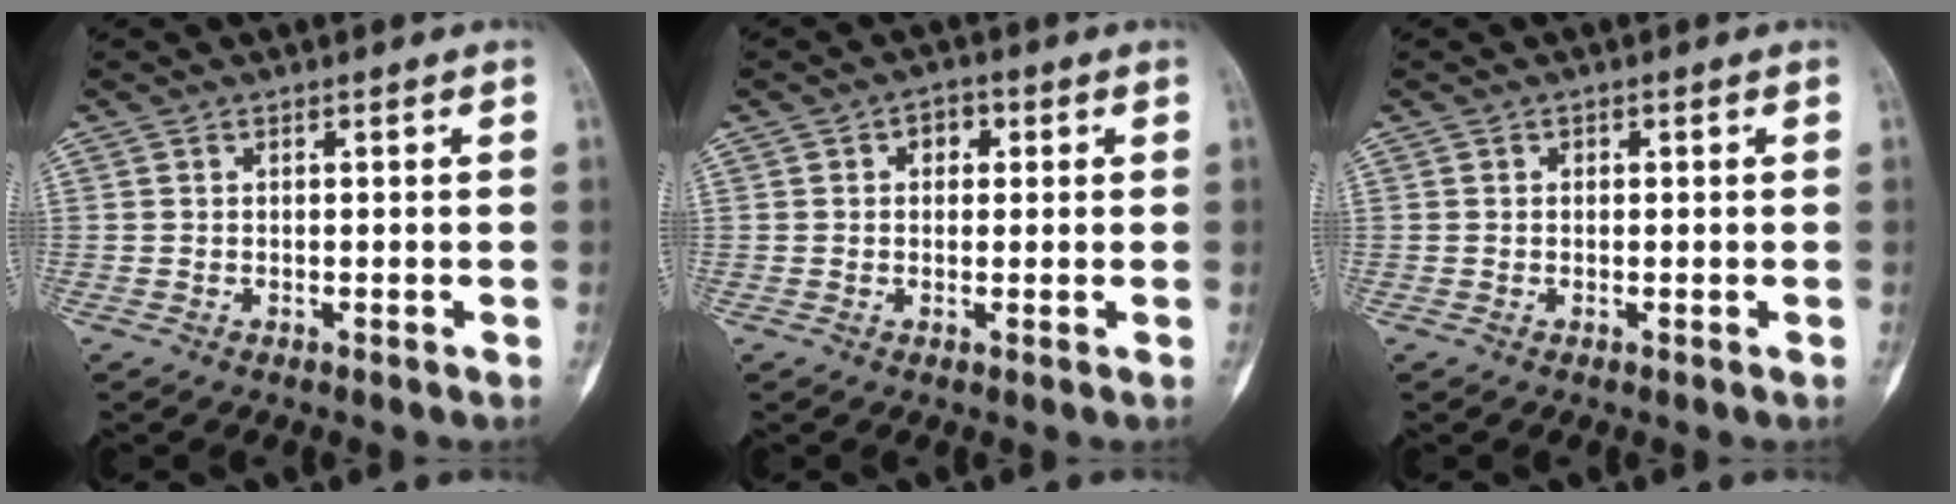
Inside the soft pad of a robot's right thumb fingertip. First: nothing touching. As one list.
[{"total": 3.4, "force": [0.9, 2.5, 2.1], "torque": [-0.010, 0.006, 0.008]}, {"total": 0.6, "force": [0.1, 0.5, 0.3], "torque": [-0.001, 0.002, -0.001]}]